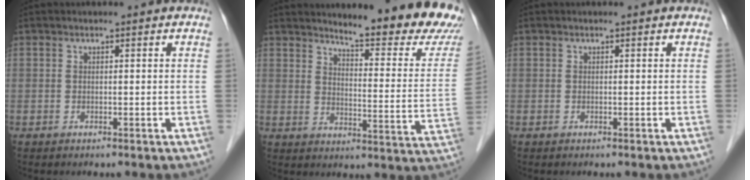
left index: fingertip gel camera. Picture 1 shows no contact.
{"total": 18.0, "force": [16.0, 1.7, 8.1], "torque": [-0.101, -0.081, 0.188]}
{"total": 0.0}